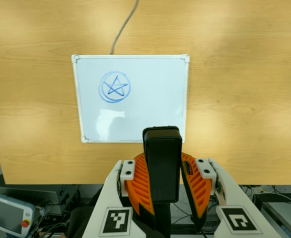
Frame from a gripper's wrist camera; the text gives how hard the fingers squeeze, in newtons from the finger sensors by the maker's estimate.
{"total": 10.5, "left": 9.3, "right": 11.7}